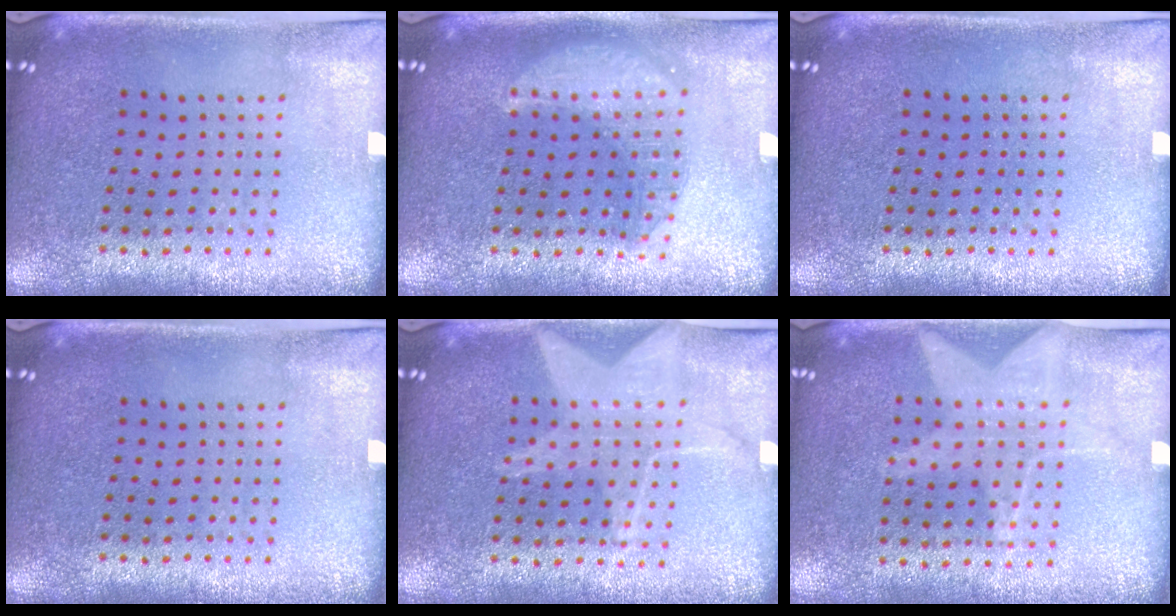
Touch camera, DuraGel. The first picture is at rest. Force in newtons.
{"total": 2.8, "press": 2.8, "slide": 0.3}
{"total": 0.0}
{"total": 0.0}
{"total": 1.3, "press": 1.3, "slide": 0.1}
{"total": 1.2, "press": 0.9, "slide": 0.8}